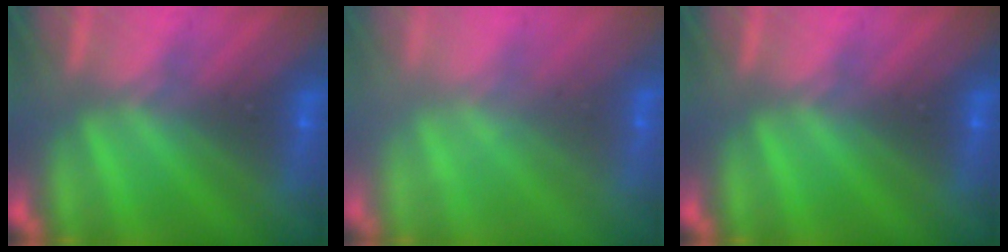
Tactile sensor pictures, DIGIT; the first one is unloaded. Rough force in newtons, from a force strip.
{"total": 2.2}
{"total": 0.0}